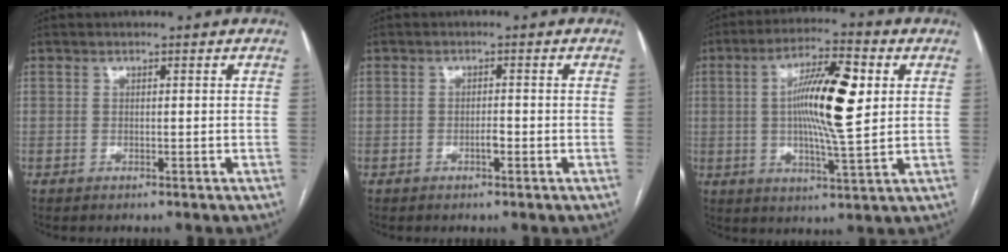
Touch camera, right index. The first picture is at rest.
{"total": 1.5, "force": [-0.7, 0.4, 1.3], "torque": [-0.023, 0.002, -0.011]}
{"total": 13.4, "force": [2.3, 2.2, 13.0], "torque": [-0.227, 0.012, 0.033]}